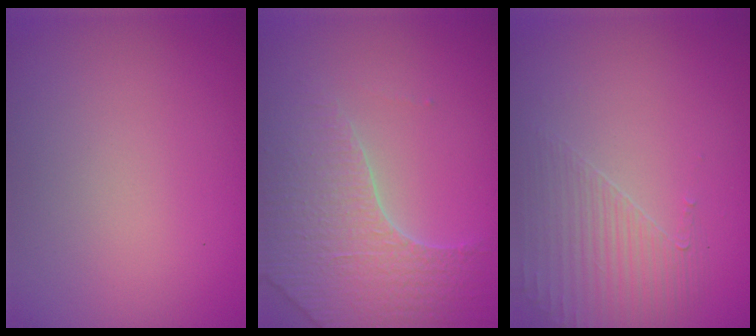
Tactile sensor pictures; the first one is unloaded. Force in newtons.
{"total": 4.3, "press": 4.2, "slide": 0.8}
{"total": 1.8, "press": 1.2, "slide": 1.3}